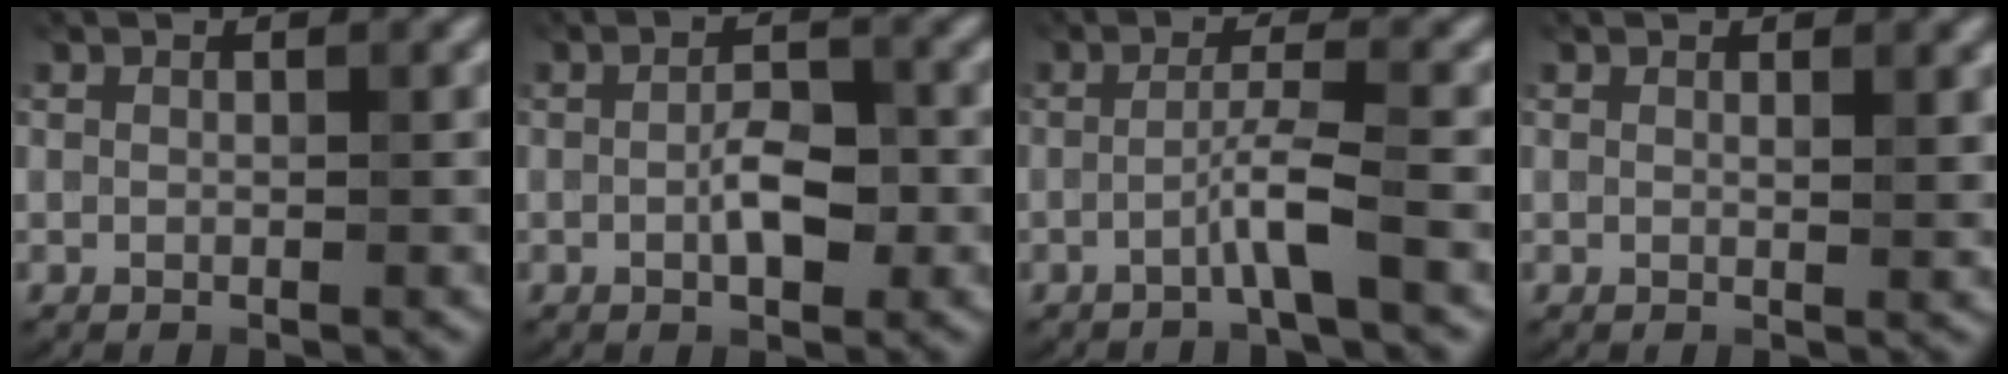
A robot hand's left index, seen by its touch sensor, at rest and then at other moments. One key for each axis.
{"total": 3.1, "fx": -0.6, "fy": 1.2, "fz": 2.7, "tx": -0.054, "ty": 0.004, "tz": -0.011}
{"total": 2.7, "fx": -1.4, "fy": -0.5, "fz": 2.3, "tx": -0.051, "ty": 0.016, "tz": -0.033}
{"total": 1.3, "fx": 0.6, "fy": 0.3, "fz": 1.1, "tx": -0.018, "ty": 0.000, "tz": 0.011}